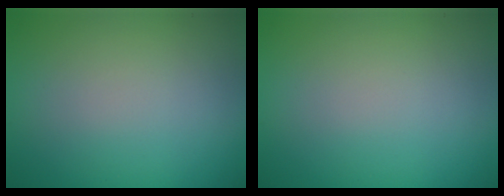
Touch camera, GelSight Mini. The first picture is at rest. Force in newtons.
{"total": 0.0}